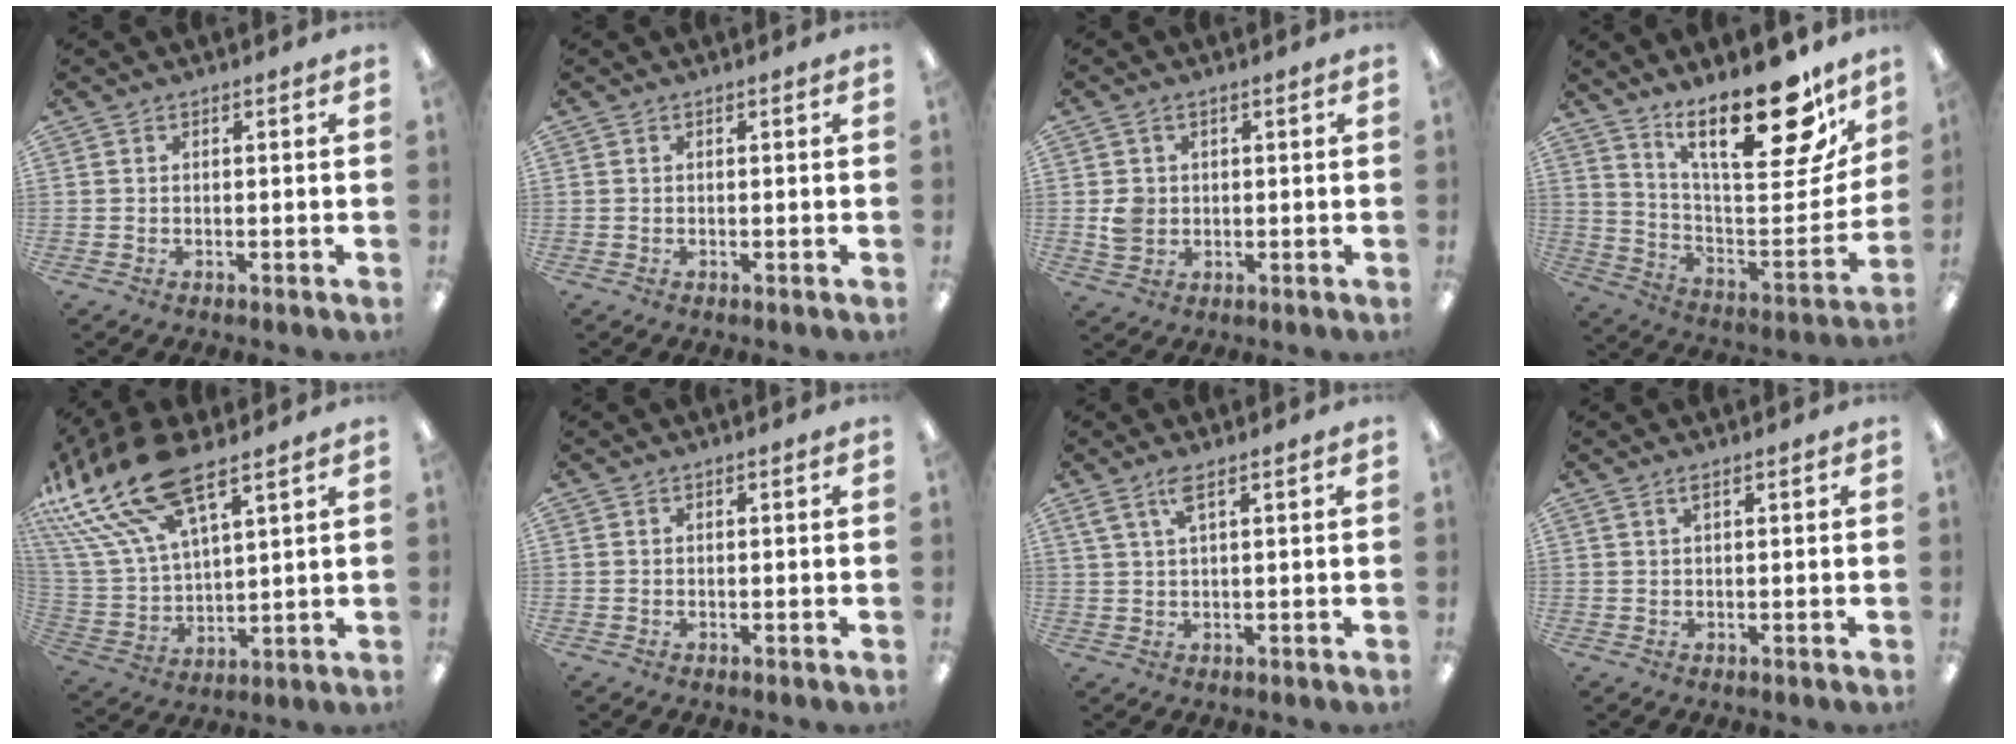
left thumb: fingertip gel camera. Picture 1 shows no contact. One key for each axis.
{"total": 0.0}
{"total": 4.6, "fx": 0.7, "fy": 4.0, "fz": 2.3, "tx": -0.030, "ty": 0.004, "tz": 0.013}
{"total": 24.0, "fx": 16.5, "fy": 8.2, "fz": 15.4, "tx": -0.217, "ty": -0.121, "tz": 0.272}
{"total": 21.1, "fx": 14.4, "fy": 8.3, "fz": 13.0, "tx": -0.296, "ty": -0.078, "tz": 0.255}
{"total": 0.0}
{"total": 4.6, "fx": 2.6, "fy": 1.1, "fz": 3.7, "tx": -0.080, "ty": 0.002, "tz": 0.045}
{"total": 1.4, "fx": 0.8, "fy": 0.3, "fz": 1.2, "tx": -0.026, "ty": 0.002, "tz": 0.013}